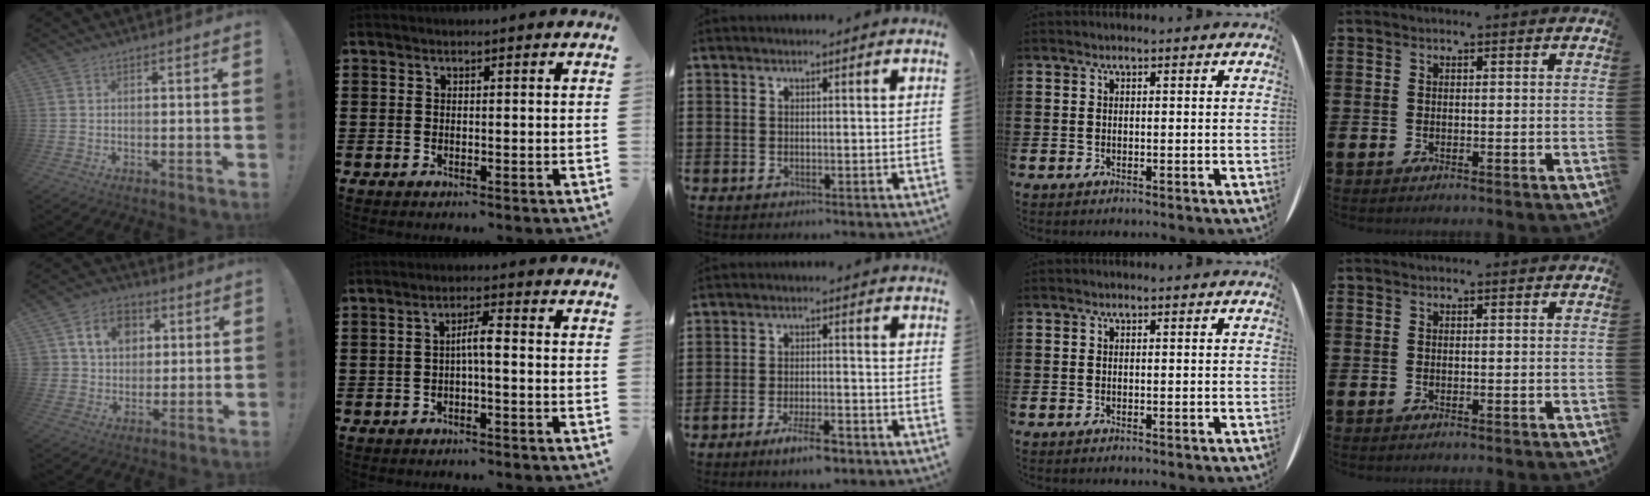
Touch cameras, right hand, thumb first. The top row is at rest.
{"thumb": {"total": 12.0, "force": [4.4, 9.9, 5.1], "torque": [-0.081, -0.009, 0.089]}, "index": {"total": 3.1, "force": [-0.5, 0.5, 3.1], "torque": [-0.059, 0.005, -0.012]}, "middle": {"total": 5.4, "force": [-3.7, 1.0, 3.8], "torque": [-0.074, -0.001, -0.066]}}